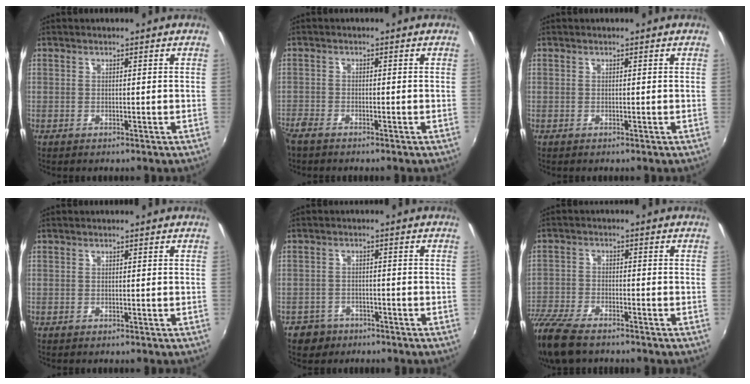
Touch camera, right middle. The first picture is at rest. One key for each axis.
{"total": 3.1, "fx": -2.7, "fy": 0.9, "fz": 1.2, "tx": -0.034, "ty": -0.012, "tz": -0.055}
{"total": 0.0}
{"total": 0.0}
{"total": 4.9, "fx": -3.3, "fy": 3.5, "fz": 0.8, "tx": -0.035, "ty": 0.006, "tz": -0.053}
{"total": 13.2, "fx": -10.5, "fy": 4.4, "fz": 6.6, "tx": -0.172, "ty": -0.036, "tz": -0.204}